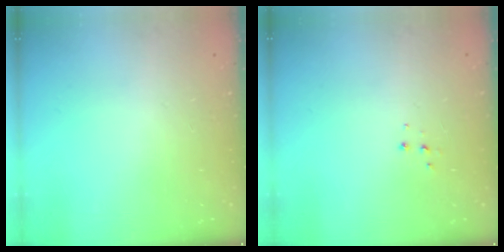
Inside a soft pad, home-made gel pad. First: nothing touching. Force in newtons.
{"total": 3.9, "press": 3.9, "slide": 0.5}